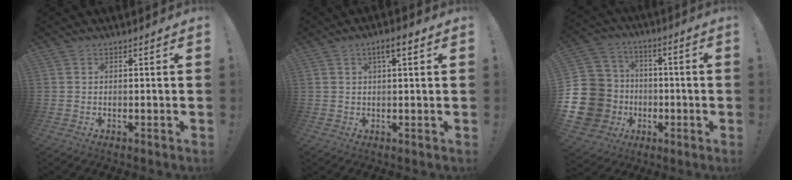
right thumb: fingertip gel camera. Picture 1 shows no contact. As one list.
[{"total": 4.4, "force": [1.8, 1.0, 4.0], "torque": [-0.056, -0.003, 0.024]}, {"total": 19.5, "force": [-4.3, 17.2, 7.9], "torque": [-0.163, 0.037, -0.034]}]